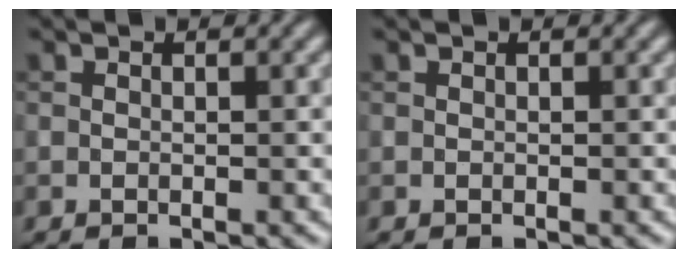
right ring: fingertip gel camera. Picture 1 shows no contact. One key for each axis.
{"total": 0.0}